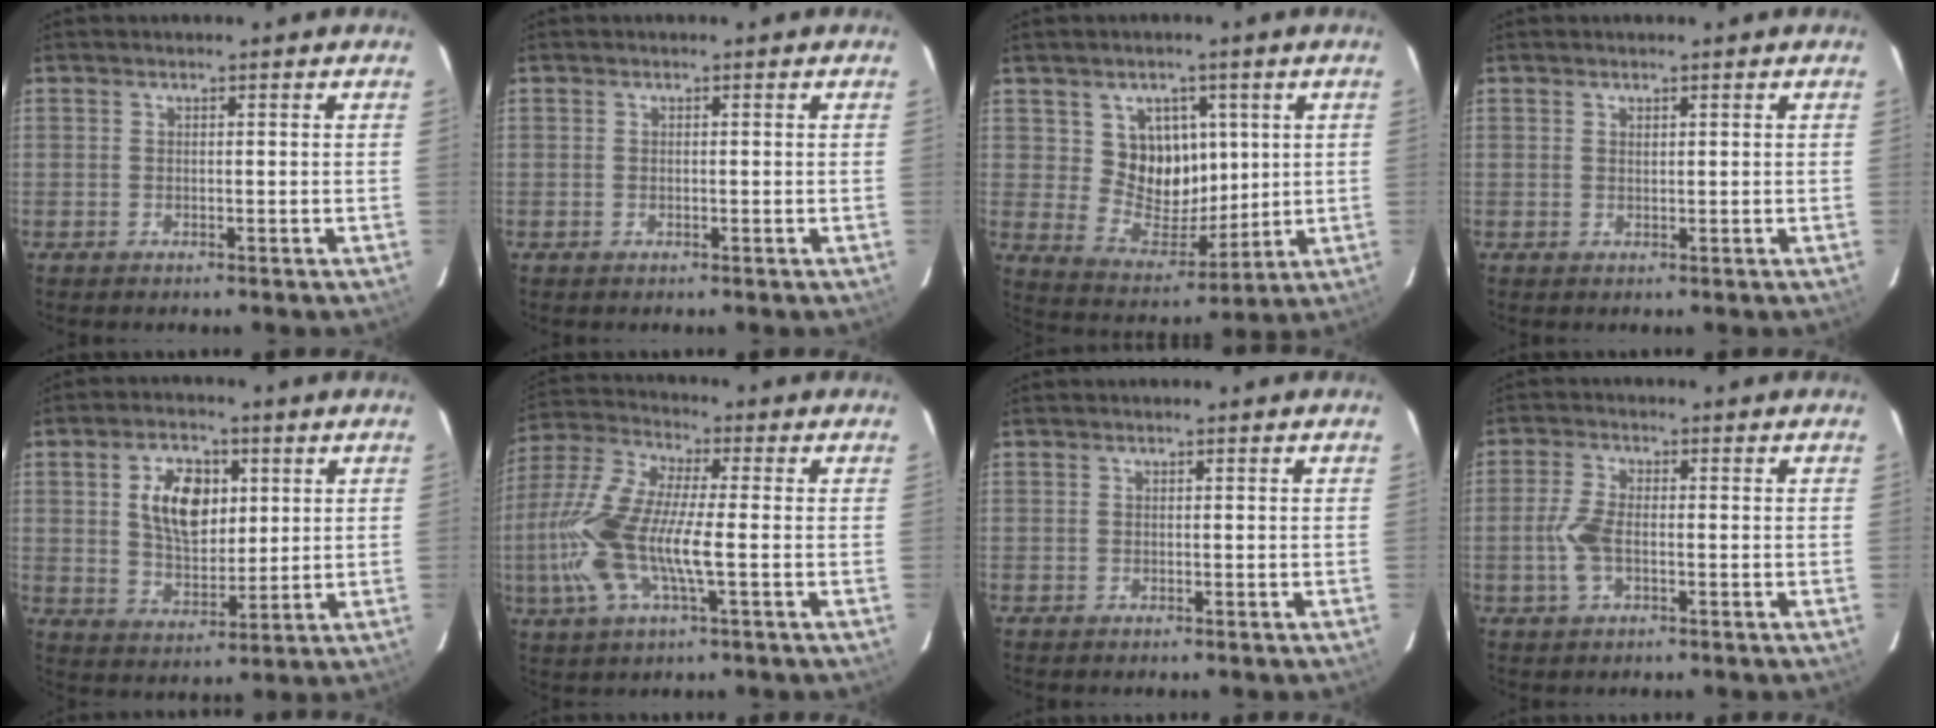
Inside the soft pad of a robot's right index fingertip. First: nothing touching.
{"total": 0.0}
{"total": 10.3, "force": [3.2, 8.7, 4.6], "torque": [-0.082, -0.003, 0.072]}
{"total": 0.5, "force": [0.4, 0.3, 0.2], "torque": [-0.003, 0.001, 0.009]}
{"total": 10.7, "force": [3.0, 6.4, 8.1], "torque": [-0.146, 0.015, 0.060]}
{"total": 16.2, "force": [-2.7, 4.1, 15.5], "torque": [-0.328, -0.002, -0.058]}
{"total": 0.0}
{"total": 5.2, "force": [-1.2, 2.4, 4.5], "torque": [-0.103, 0.002, -0.024]}